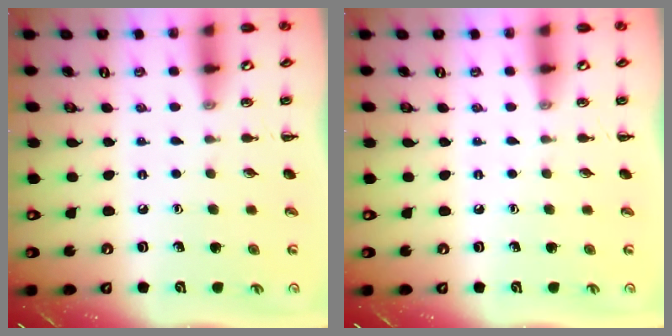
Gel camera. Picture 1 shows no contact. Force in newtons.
{"total": 0.0}